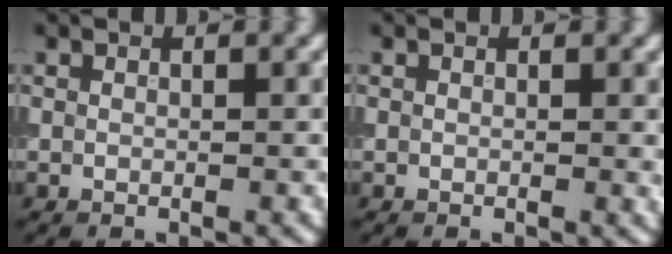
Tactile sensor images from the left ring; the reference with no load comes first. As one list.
[{"total": 0.5, "force": [0.1, 0.1, 0.5], "torque": [-0.002, -0.002, 0.000]}]